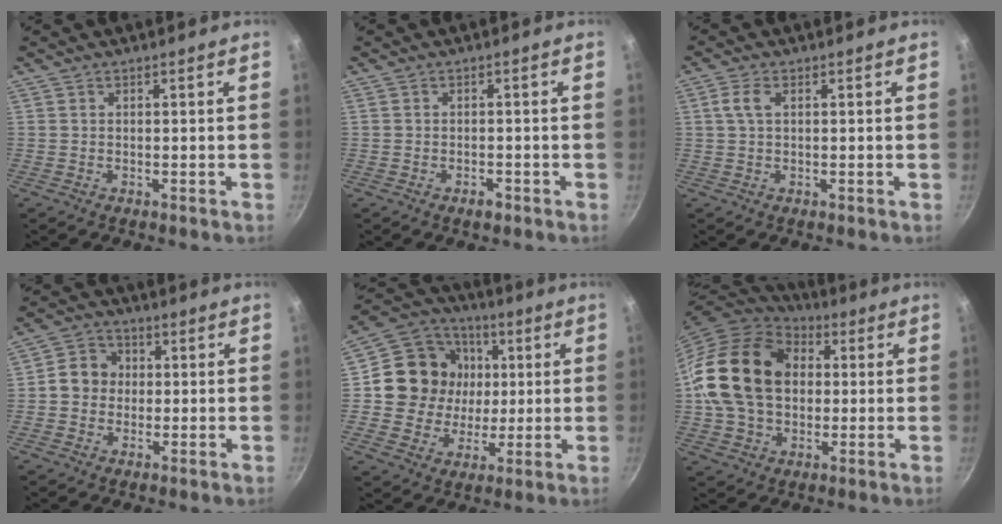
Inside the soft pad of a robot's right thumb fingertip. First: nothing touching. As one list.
[{"total": 1.9, "force": [-1.2, 0.9, 1.0], "torque": [-0.014, 0.012, -0.017]}, {"total": 3.1, "force": [0.8, 1.5, 2.6], "torque": [-0.057, 0.009, 0.016]}, {"total": 6.7, "force": [0.0, 6.1, 2.9], "torque": [-0.018, 0.015, -0.015]}, {"total": 16.8, "force": [2.2, 15.3, 6.6], "torque": [-0.096, 0.014, 0.035]}, {"total": 20.5, "force": [2.4, 15.3, 13.5], "torque": [-0.225, 0.027, 0.039]}]